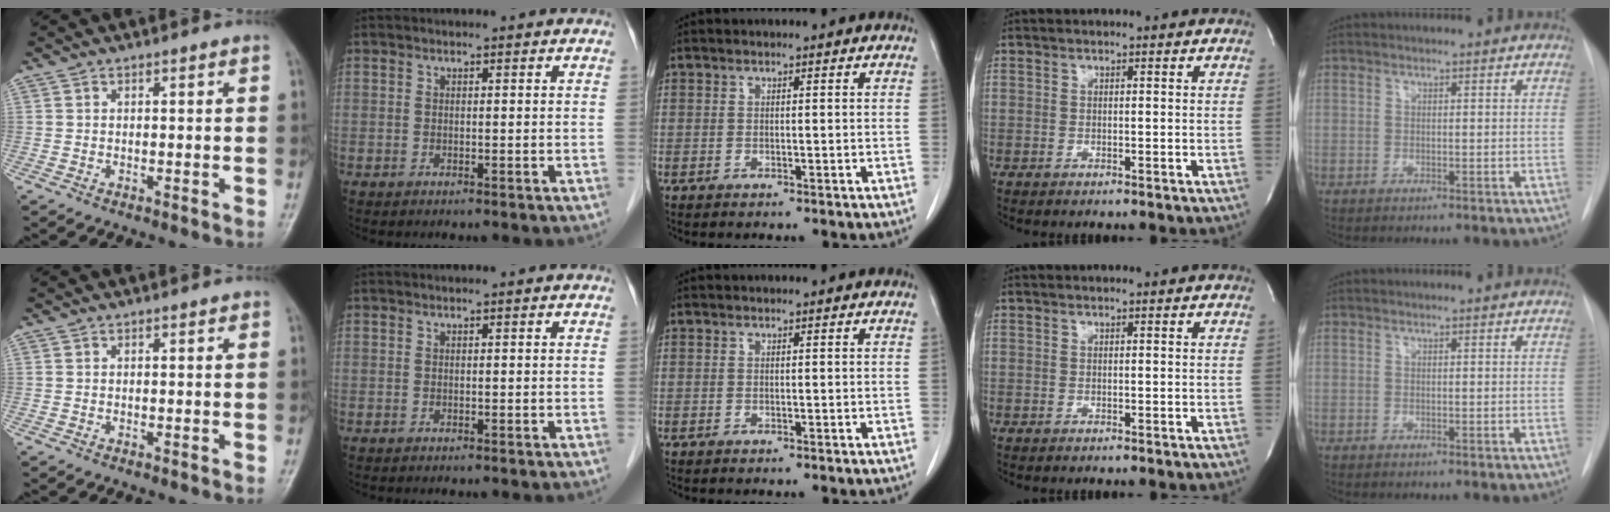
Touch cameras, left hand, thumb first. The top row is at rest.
{}